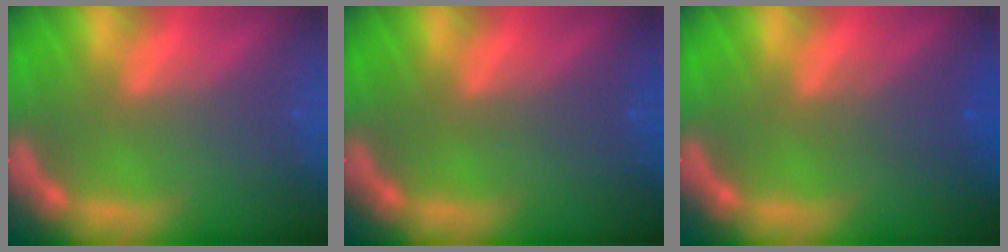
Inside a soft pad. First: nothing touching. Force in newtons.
{"total": 0.0}
{"total": 2.5}